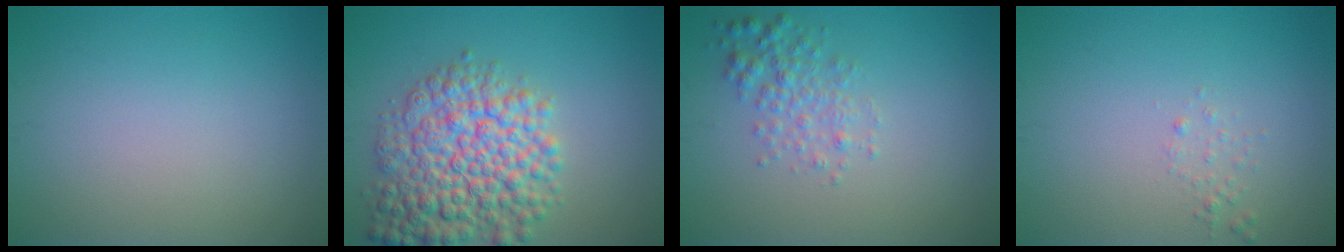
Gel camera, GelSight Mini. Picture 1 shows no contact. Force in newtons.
{"total": 8.7, "press": 8.7, "slide": 0.3}
{"total": 2.4, "press": 2.4, "slide": 0.1}
{"total": 0.8, "press": 0.8, "slide": 0.1}